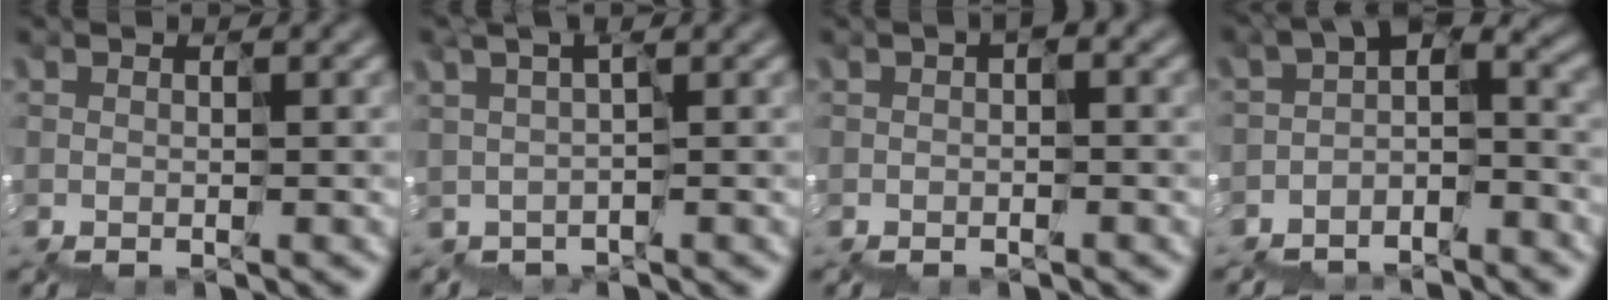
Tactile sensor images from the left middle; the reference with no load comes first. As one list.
[{"total": 1.0, "force": [0.1, 0.2, 0.9], "torque": [-0.016, 0.006, -0.001]}, {"total": 1.2, "force": [-0.1, 0.4, 1.1], "torque": [-0.016, 0.002, 0.001]}, {"total": 4.2, "force": [-2.9, 1.8, 2.5], "torque": [-0.055, 0.010, -0.055]}]